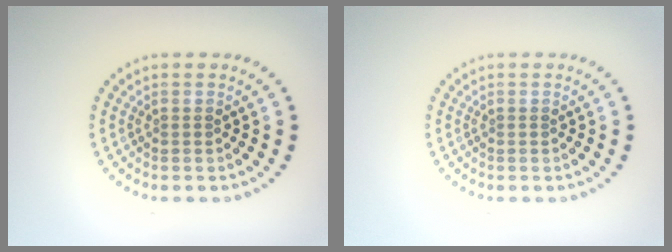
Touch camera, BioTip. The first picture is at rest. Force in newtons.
{"total": 0.0}